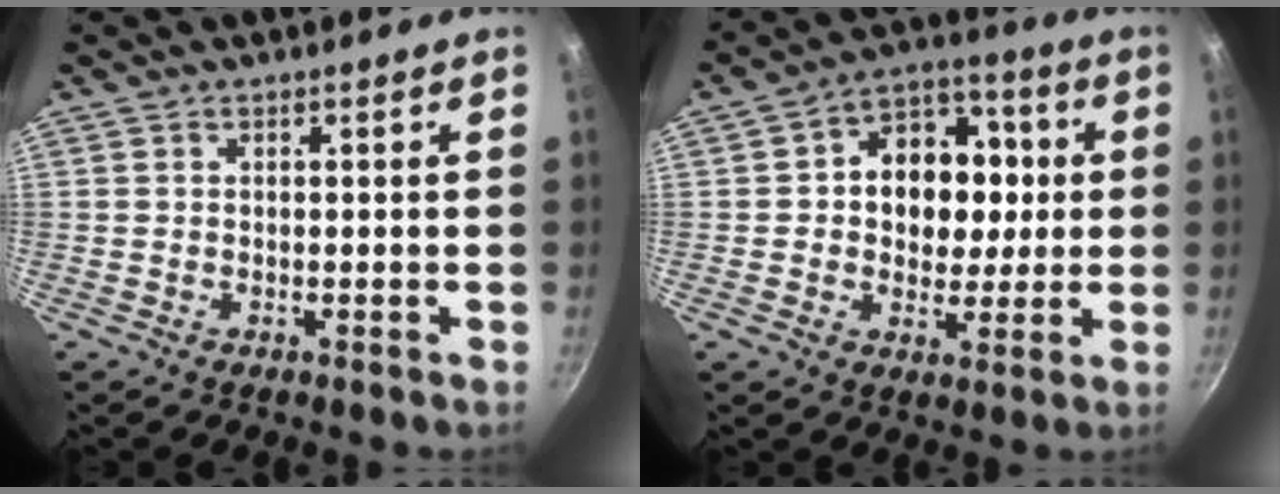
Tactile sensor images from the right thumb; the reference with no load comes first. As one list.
[{"total": 14.4, "force": [1.3, 11.1, 9.0], "torque": [-0.085, 0.016, 0.009]}]